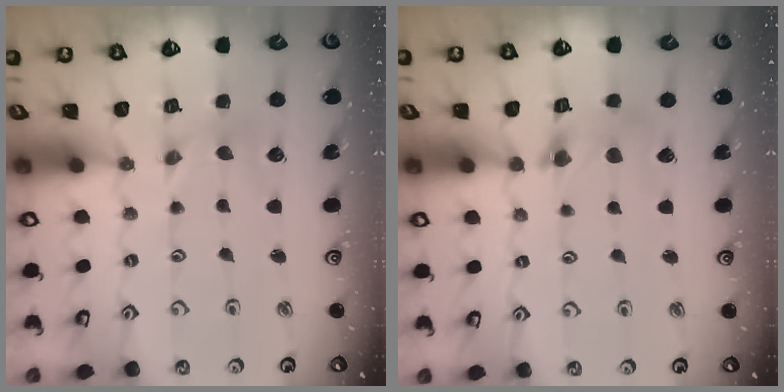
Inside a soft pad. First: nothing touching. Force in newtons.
{"total": 4.9, "press": 4.8, "slide": 0.3}